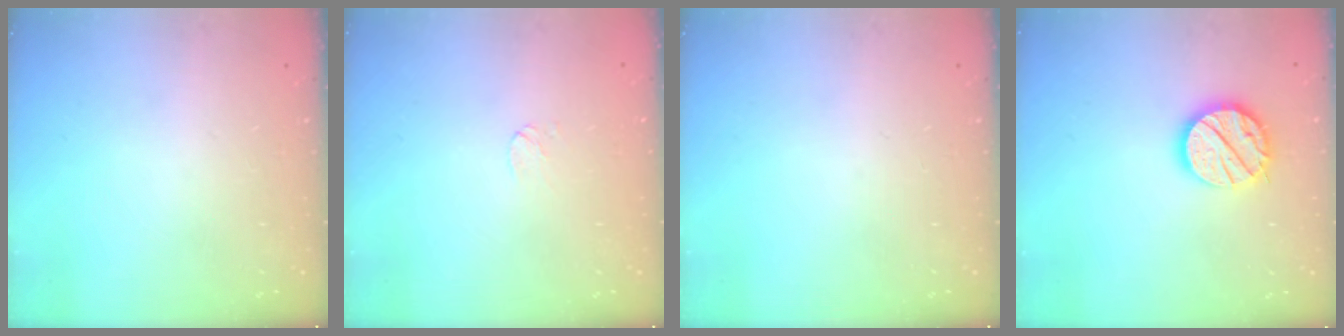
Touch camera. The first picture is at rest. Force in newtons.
{"total": 3.6, "press": 3.6, "slide": 0.4}
{"total": 0.0}
{"total": 15.1, "press": 15.0, "slide": 1.3}